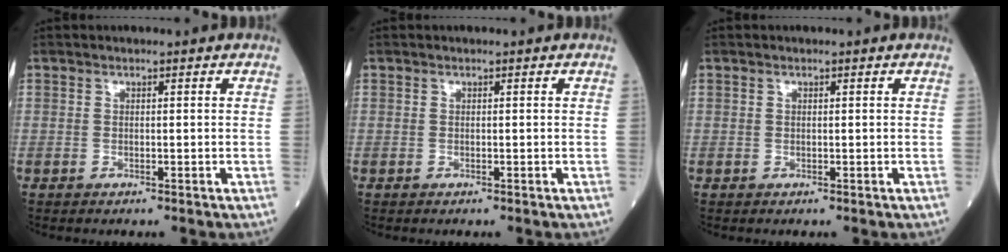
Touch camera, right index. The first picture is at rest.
{"total": 0.0}
{"total": 0.0}